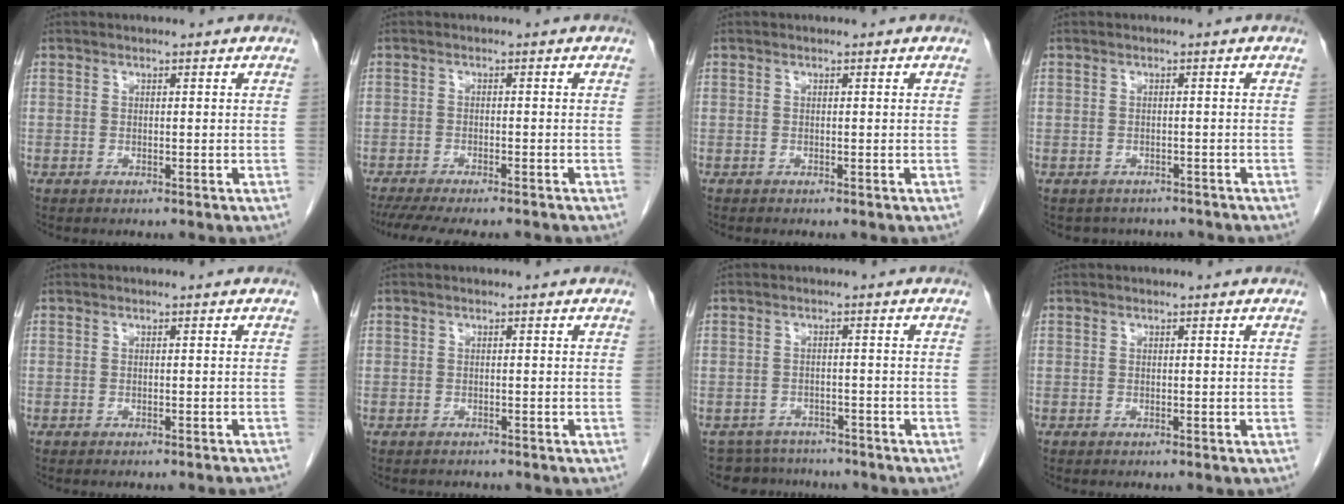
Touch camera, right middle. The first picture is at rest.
{"total": 12.0, "force": [-10.3, 2.3, 5.7], "torque": [-0.093, -0.015, -0.143]}
{"total": 0.0}
{"total": 4.6, "force": [-4.0, 2.1, 0.4], "torque": [-0.006, 0.006, -0.044]}
{"total": 4.2, "force": [-4.0, 0.3, 1.3], "torque": [-0.018, -0.014, -0.043]}
{"total": 1.4, "force": [-1.1, 0.8, -0.2], "torque": [-0.013, 0.000, -0.020]}
{"total": 5.9, "force": [-5.3, 2.5, -0.4], "torque": [0.007, 0.011, -0.071]}
{"total": 0.0}